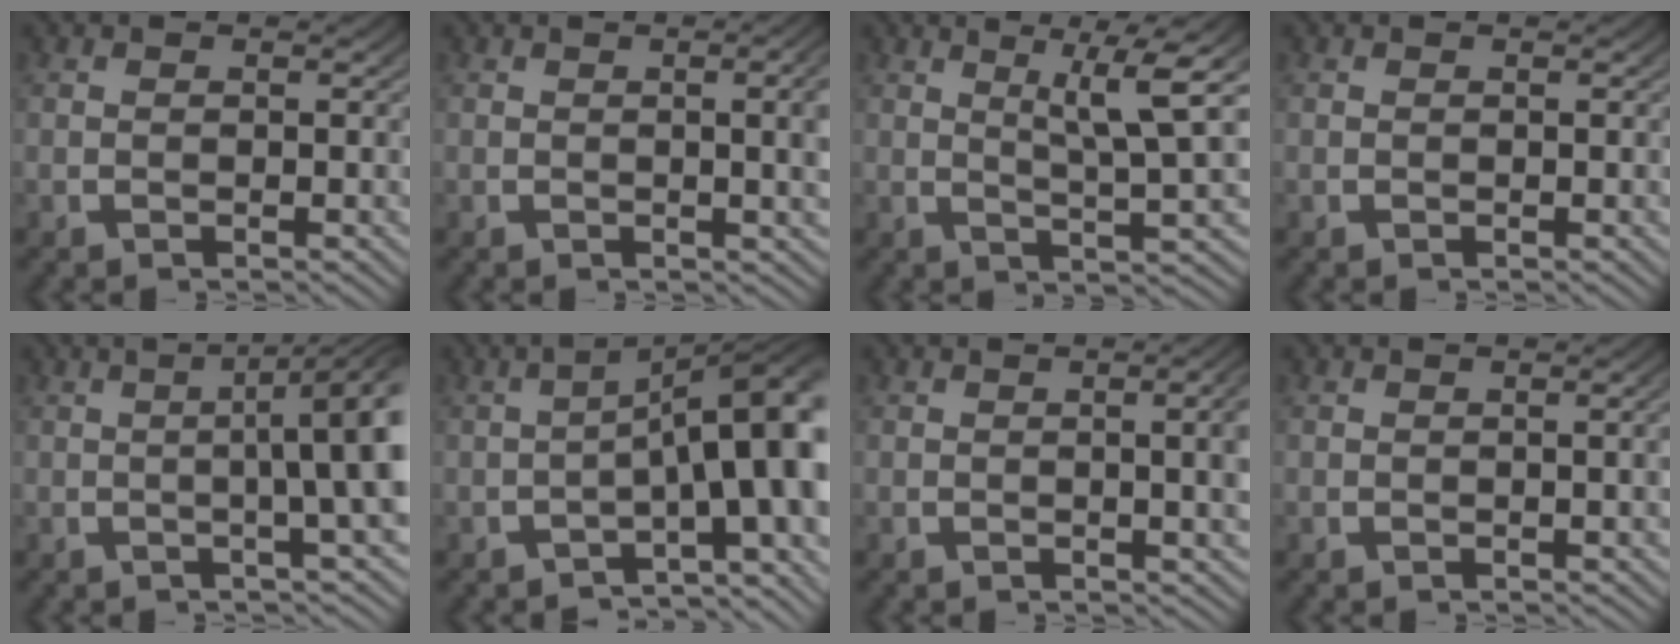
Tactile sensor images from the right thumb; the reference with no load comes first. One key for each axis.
{"total": 3.4, "fx": 0.3, "fy": 0.9, "fz": 3.3, "tx": -0.032, "ty": 0.003, "tz": 0.003}
{"total": 5.9, "fx": 1.9, "fy": 1.7, "fz": 5.3, "tx": -0.067, "ty": 0.002, "tz": 0.028}
{"total": 0.0}
{"total": 7.8, "fx": 0.7, "fy": 2.4, "fz": 7.3, "tx": -0.091, "ty": 0.010, "tz": 0.008}
{"total": 11.1, "fx": -1.8, "fy": 5.3, "fz": 9.6, "tx": -0.123, "ty": -0.009, "tz": -0.023}
{"total": 4.1, "fx": 0.4, "fy": 1.3, "fz": 3.8, "tx": -0.036, "ty": 0.007, "tz": 0.002}
{"total": 1.1, "fx": -0.2, "fy": 0.1, "fz": 1.1, "tx": -0.014, "ty": 0.004, "tz": -0.001}